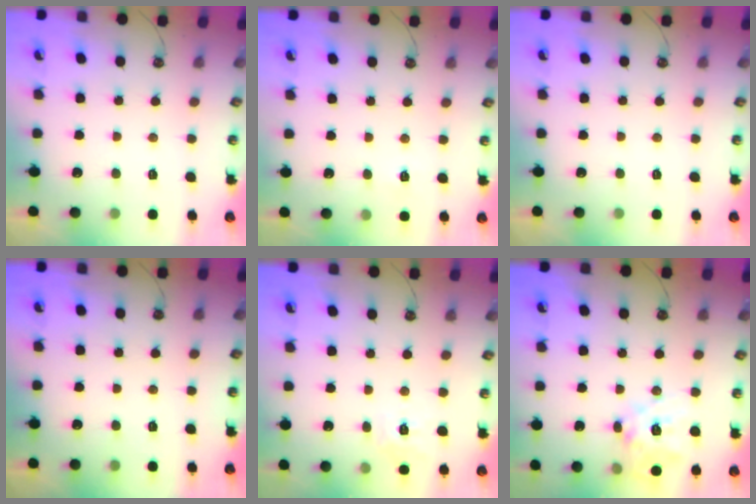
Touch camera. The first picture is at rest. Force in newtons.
{"total": 3.1, "press": 3.1, "slide": 0.5}
{"total": 0.0}
{"total": 0.0}
{"total": 7.7, "press": 7.6, "slide": 0.8}
{"total": 14.7, "press": 14.6, "slide": 1.8}